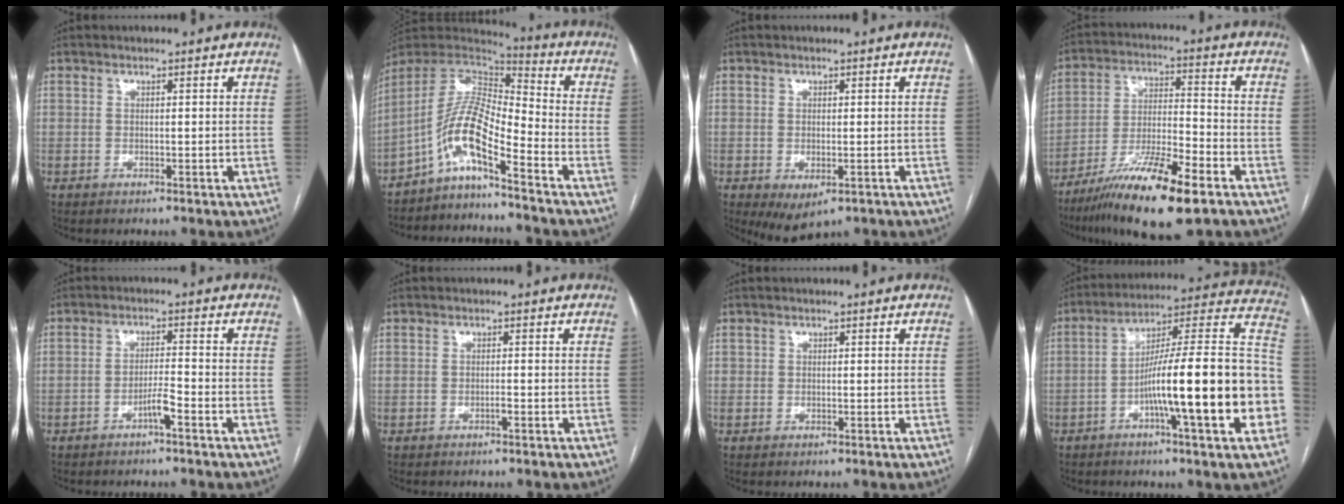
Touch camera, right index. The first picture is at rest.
{"total": 10.4, "force": [-6.5, 1.1, 8.1], "torque": [-0.162, 0.022, -0.123]}
{"total": 4.5, "force": [-2.0, 2.1, 3.4], "torque": [-0.048, -0.011, -0.018]}
{"total": 15.7, "force": [-9.7, 1.8, 12.1], "torque": [-0.228, -0.030, -0.172]}
{"total": 2.9, "force": [-1.8, 0.0, 2.3], "torque": [-0.040, 0.000, -0.033]}
{"total": 0.6, "force": [-0.4, 0.1, 0.5], "torque": [-0.011, 0.000, -0.006]}
{"total": 0.5, "force": [0.2, 0.5, 0.1], "torque": [0.005, 0.001, 0.000]}
{"total": 23.2, "force": [-5.8, 1.7, 22.4], "torque": [-0.261, 0.021, -0.087]}